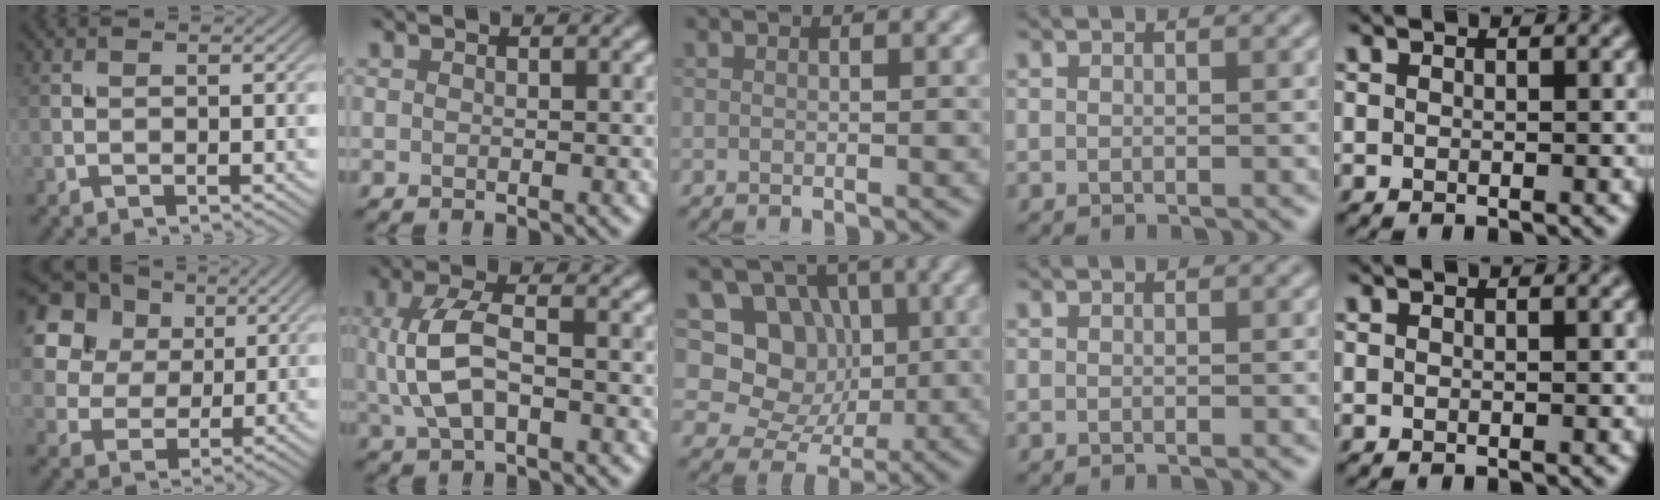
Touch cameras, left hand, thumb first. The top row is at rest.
{"thumb": {"total": 15.0, "force": [7.3, 11.3, 6.5], "torque": [-0.206, 0.026, 0.167]}, "index": {"total": 5.2, "force": [0.1, 2.7, 4.5], "torque": [-0.102, 0.001, 0.001]}, "middle": {"total": 7.5, "force": [1.6, 6.6, 3.1], "torque": [-0.037, 0.004, 0.007]}}